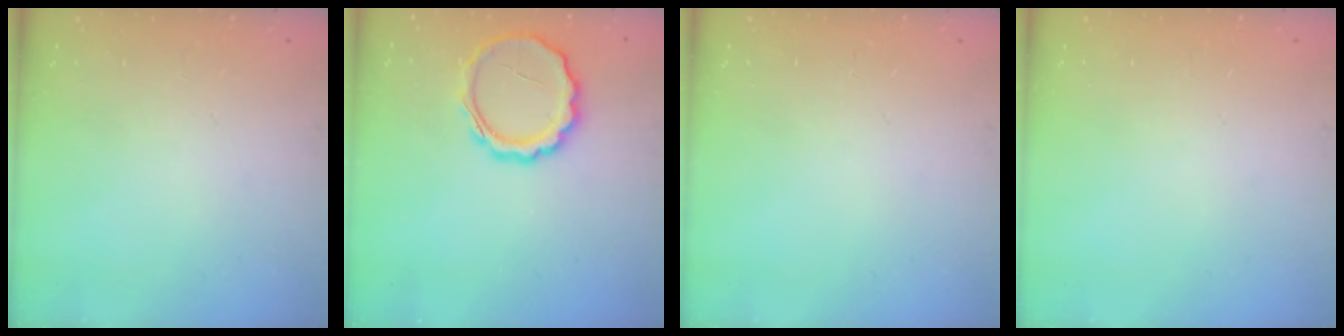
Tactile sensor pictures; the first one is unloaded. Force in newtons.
{"total": 8.5, "press": 8.4, "slide": 0.5}
{"total": 0.0}
{"total": 0.0}